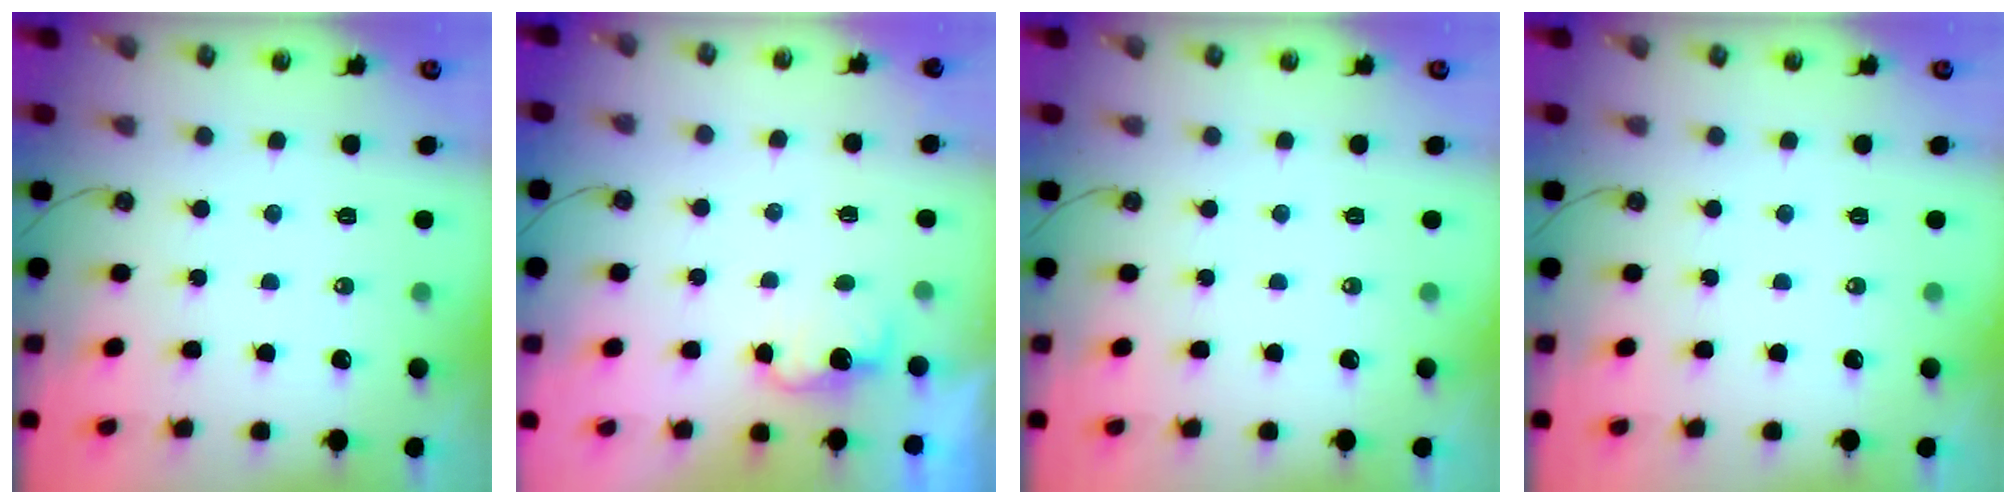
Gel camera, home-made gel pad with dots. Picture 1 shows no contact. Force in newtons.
{"total": 2.9, "press": 2.8, "slide": 0.8}
{"total": 0.0}
{"total": 0.0}